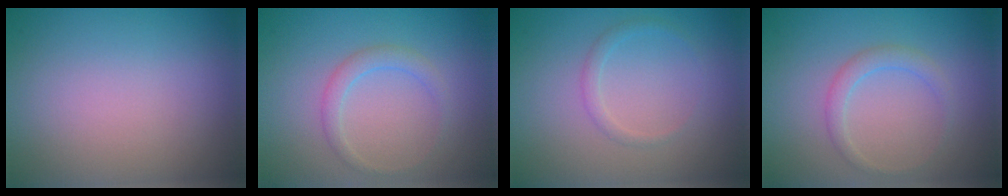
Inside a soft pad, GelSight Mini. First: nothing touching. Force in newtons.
{"total": 1.6, "press": 1.6, "slide": 0.0}
{"total": 1.0, "press": 1.0, "slide": 0.1}
{"total": 1.6, "press": 1.6, "slide": 0.0}